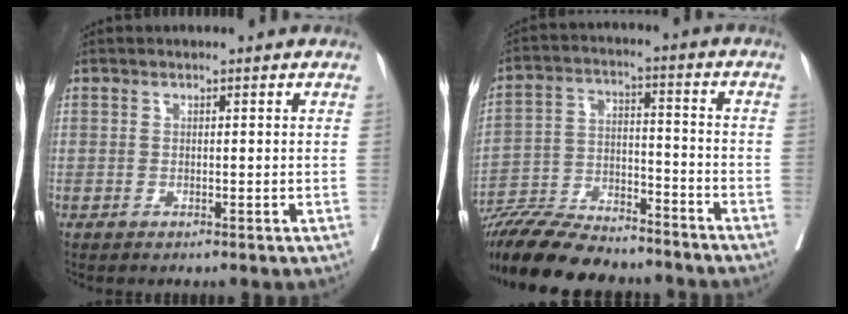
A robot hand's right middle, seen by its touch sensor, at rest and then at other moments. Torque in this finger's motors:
{"motor_torque": [1.07, -1.07, 0.27, 0.15]}